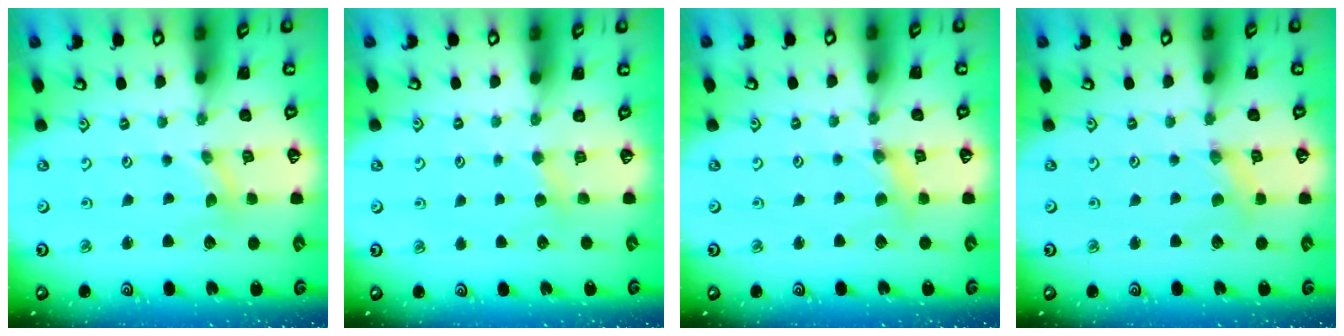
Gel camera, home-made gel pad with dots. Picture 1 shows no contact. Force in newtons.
{"total": 2.9, "press": 2.9, "slide": 0.4}
{"total": 2.7, "press": 2.7, "slide": 0.2}
{"total": 1.9, "press": 1.9, "slide": 0.3}